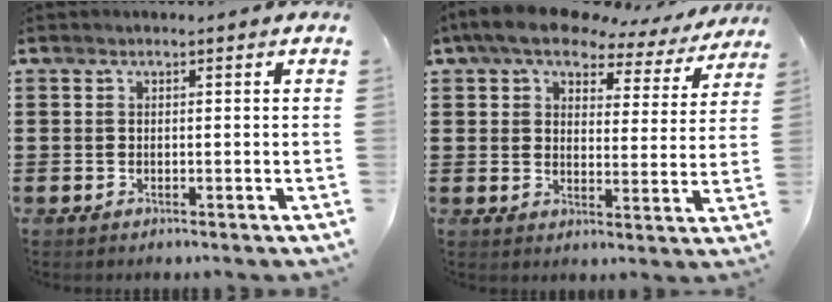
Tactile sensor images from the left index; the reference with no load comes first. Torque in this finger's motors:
{"motor_torque": [2.14, 0.00, 1.05, 0.13]}